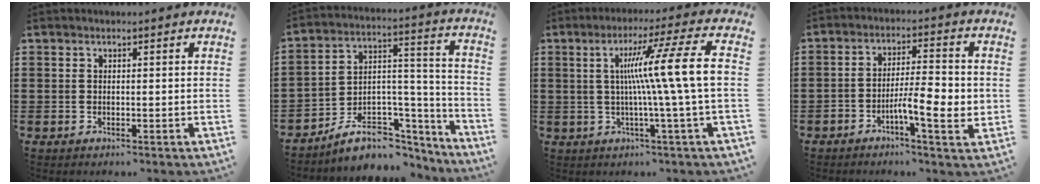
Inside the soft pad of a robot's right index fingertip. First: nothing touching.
{"total": 9.6, "force": [-7.4, 5.2, 3.2], "torque": [-0.047, 0.028, -0.127]}
{"total": 11.9, "force": [0.8, -1.1, 11.8], "torque": [-0.209, -0.003, 0.000]}
{"total": 7.4, "force": [-2.3, 1.7, 6.8], "torque": [-0.120, 0.000, -0.039]}